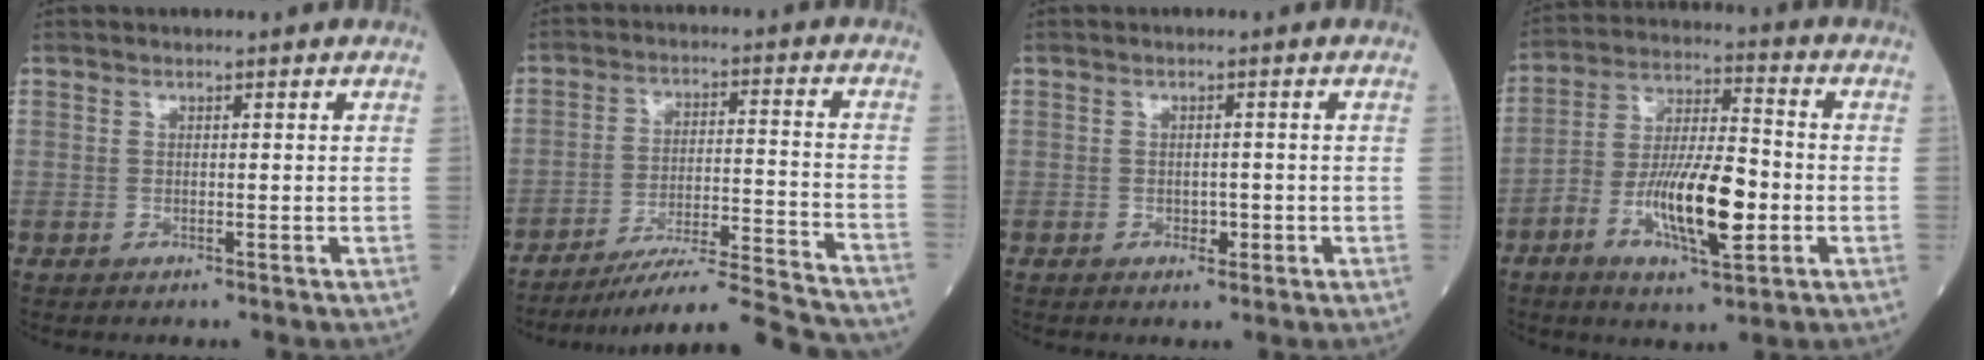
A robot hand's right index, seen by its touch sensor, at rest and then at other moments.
{"total": 17.4, "force": [-16.5, -0.7, 5.7], "torque": [-0.082, -0.005, -0.248]}
{"total": 1.6, "force": [-0.5, 1.0, 1.1], "torque": [-0.013, 0.002, -0.005]}
{"total": 13.1, "force": [-4.0, 3.4, 12.0], "torque": [-0.225, 0.002, -0.070]}